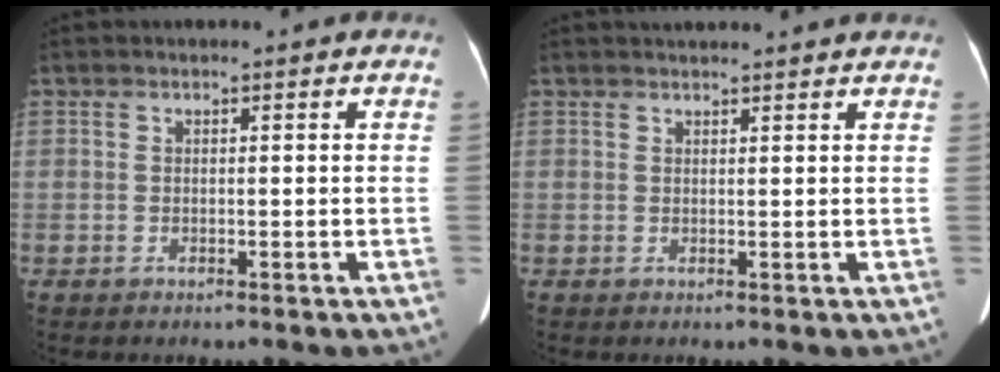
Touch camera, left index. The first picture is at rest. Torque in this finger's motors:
{"motor_torque": [-0.16, -0.43, 0.00, 0.03]}